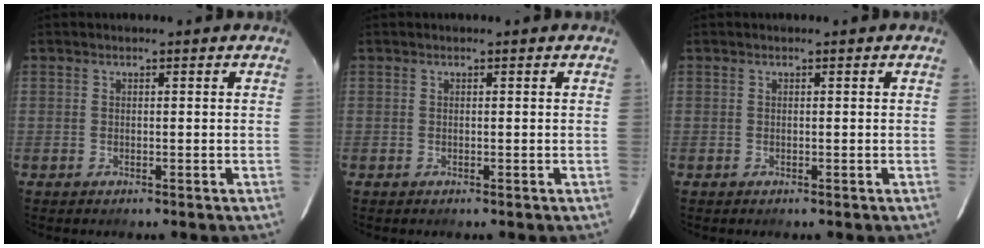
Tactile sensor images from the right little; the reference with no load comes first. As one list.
[{"total": 0.0}, {"total": 0.0}]